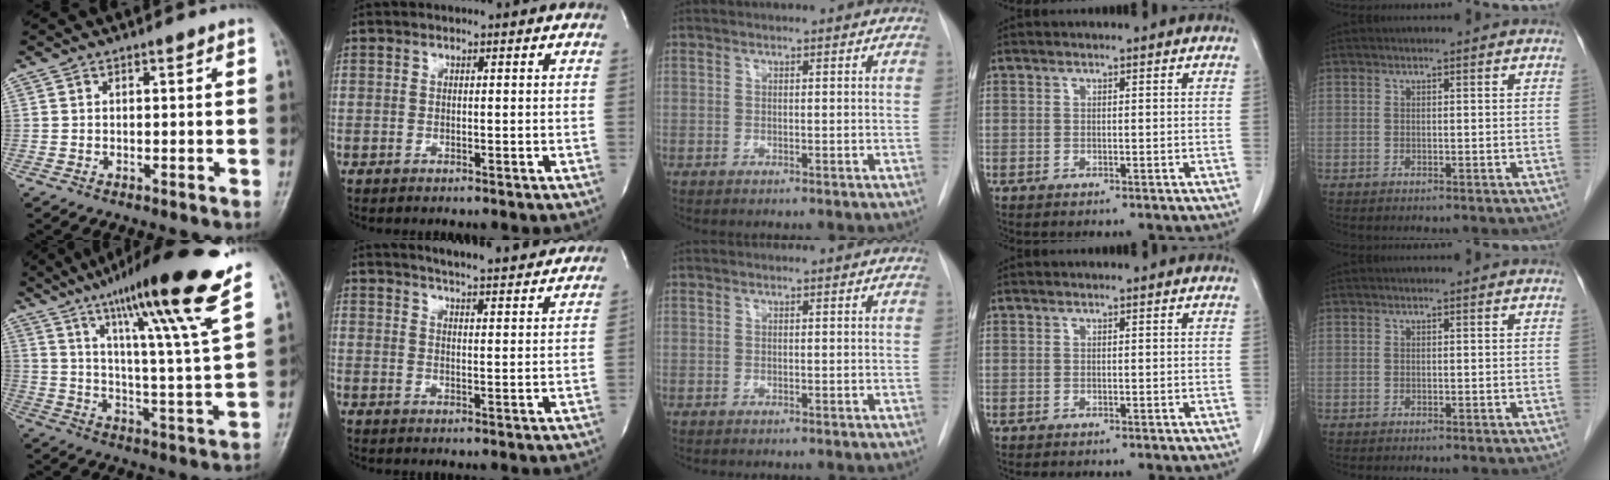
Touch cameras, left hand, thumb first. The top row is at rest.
{"thumb": {"total": 22.4, "force": [15.6, 0.3, 16.2], "torque": [-0.231, -0.073, 0.239]}, "index": {"total": 17.4, "force": [15.9, 1.7, 6.8], "torque": [-0.100, 0.000, 0.199]}}